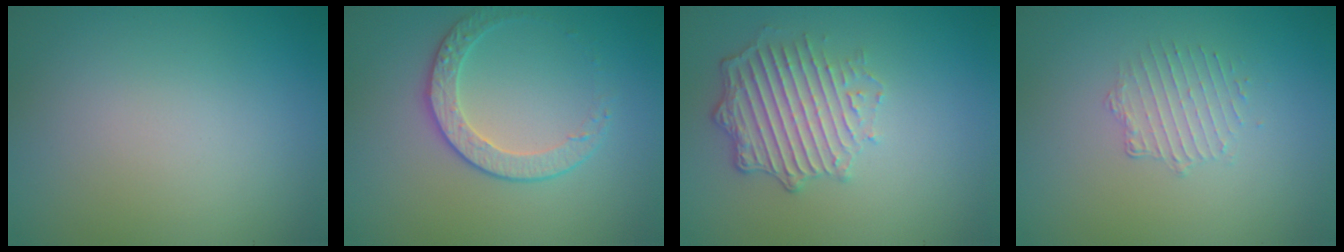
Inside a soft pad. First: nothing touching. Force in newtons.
{"total": 2.4, "press": 1.9, "slide": 1.5}
{"total": 4.1, "press": 3.2, "slide": 2.5}
{"total": 1.6, "press": 0.9, "slide": 1.3}